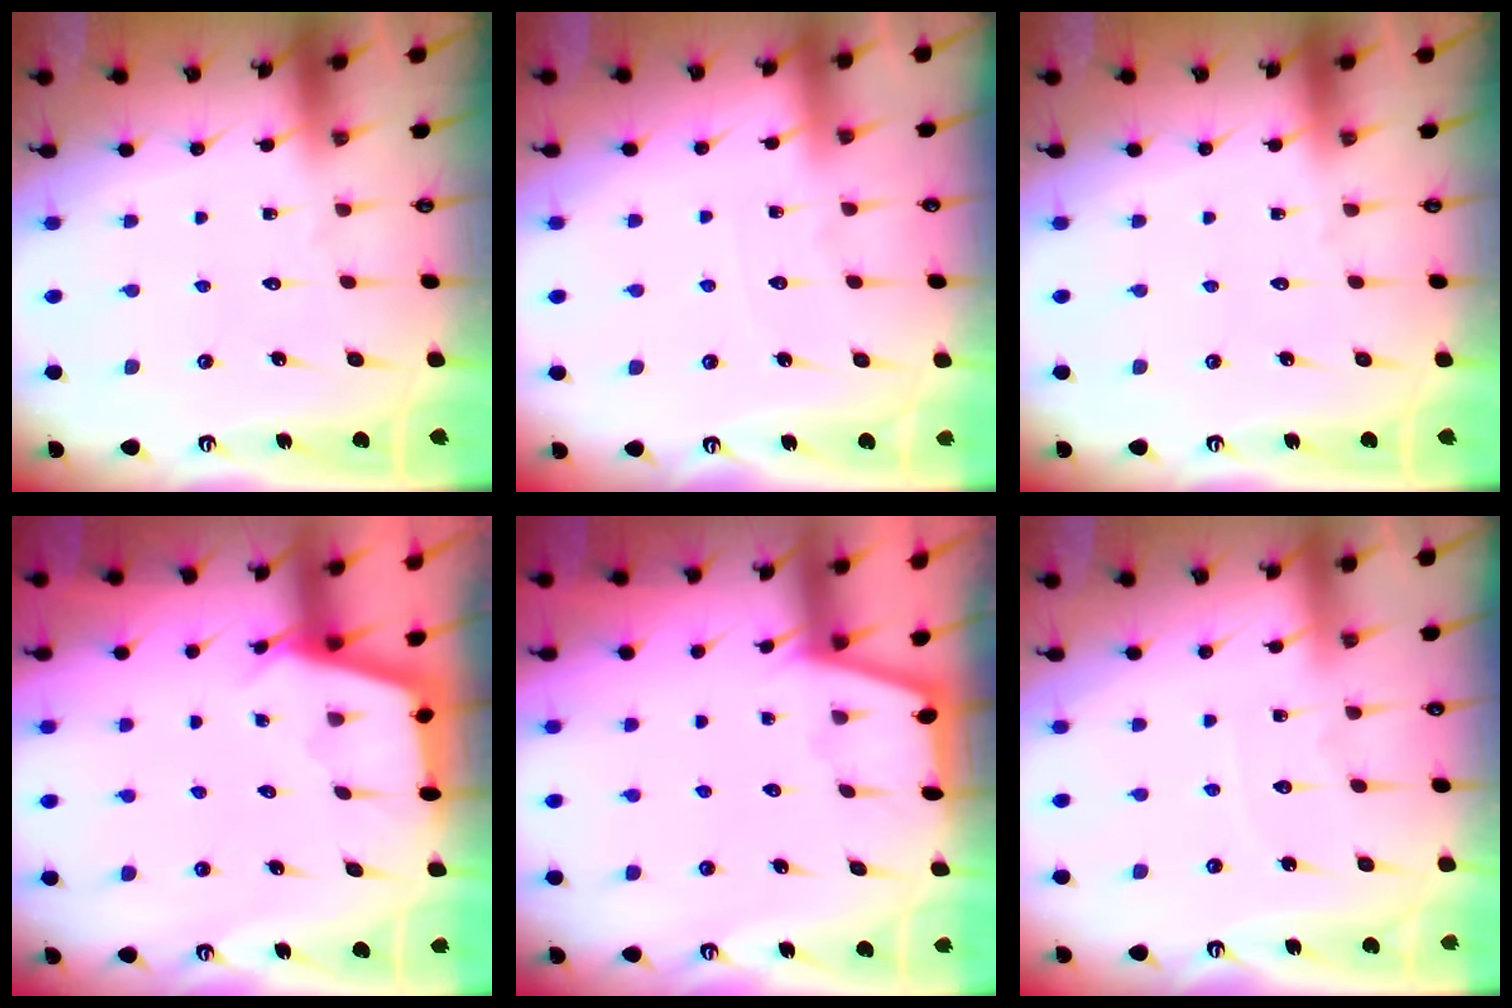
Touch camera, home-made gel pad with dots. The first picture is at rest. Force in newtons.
{"total": 3.3, "press": 3.3, "slide": 0.5}
{"total": 0.0}
{"total": 2.7, "press": 2.7, "slide": 0.3}
{"total": 1.3, "press": 1.3, "slide": 0.3}
{"total": 3.7, "press": 3.7, "slide": 0.6}